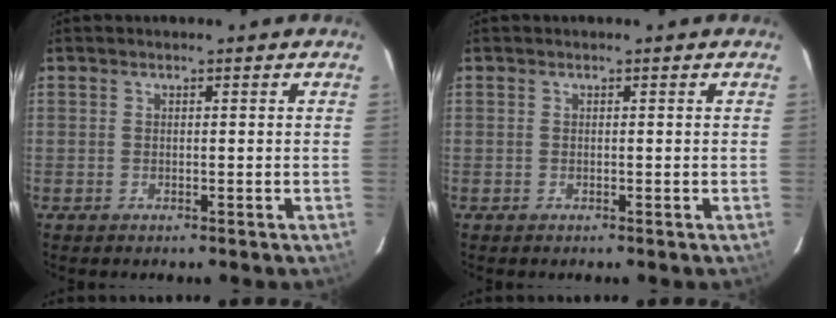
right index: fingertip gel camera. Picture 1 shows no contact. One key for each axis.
{"total": 0.0}